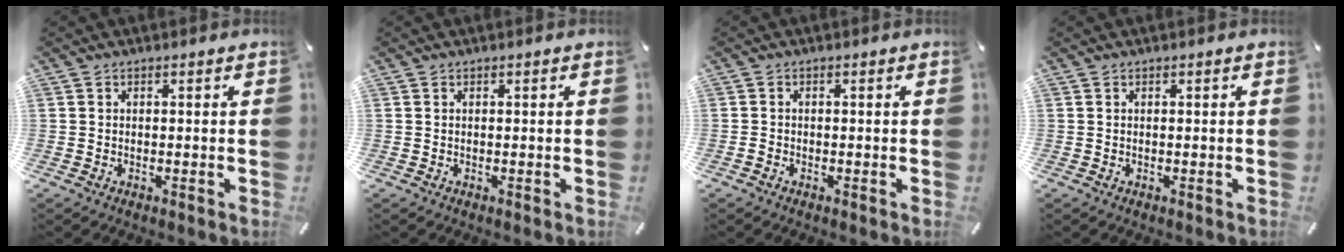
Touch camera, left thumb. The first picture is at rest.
{"total": 0.0}
{"total": 0.8, "force": [-0.5, 0.5, 0.3], "torque": [-0.006, 0.001, -0.011]}
{"total": 0.0}